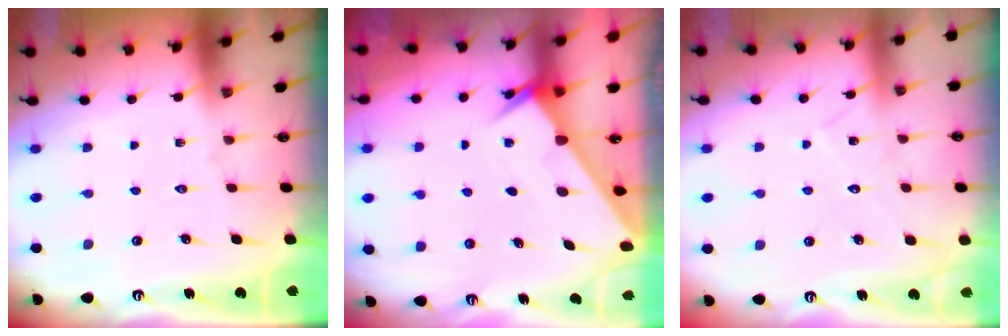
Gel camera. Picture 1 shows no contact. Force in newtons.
{"total": 2.0, "press": 2.0, "slide": 0.1}
{"total": 8.0, "press": 8.0, "slide": 0.4}